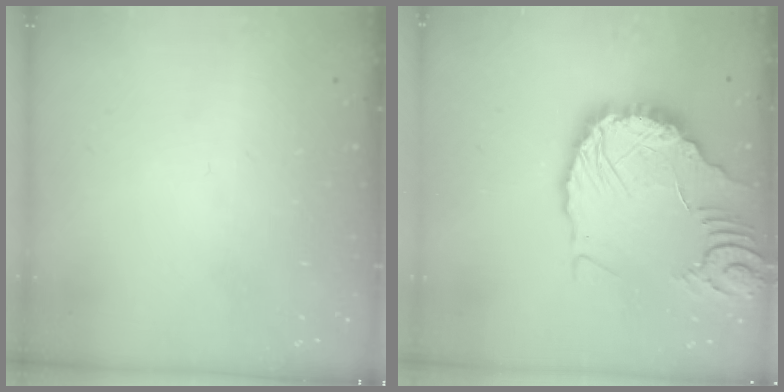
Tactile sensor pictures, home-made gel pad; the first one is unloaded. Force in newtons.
{"total": 10.8, "press": 10.7, "slide": 1.3}